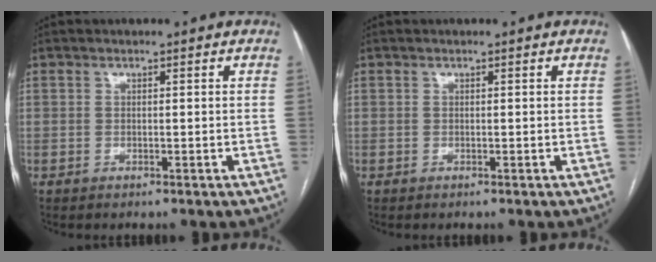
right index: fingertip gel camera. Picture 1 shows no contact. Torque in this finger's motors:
{"motor_torque": [0.00, 0.00, 0.00, 0.00]}